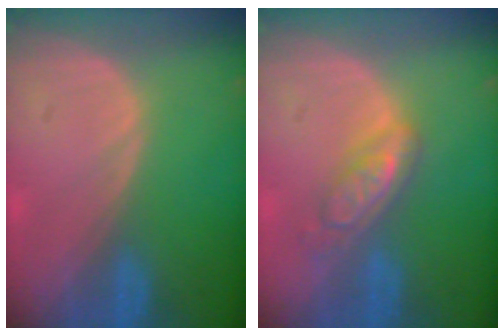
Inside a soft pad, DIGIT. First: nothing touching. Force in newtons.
{"total": 5.6, "press": 4.9, "slide": 2.8}